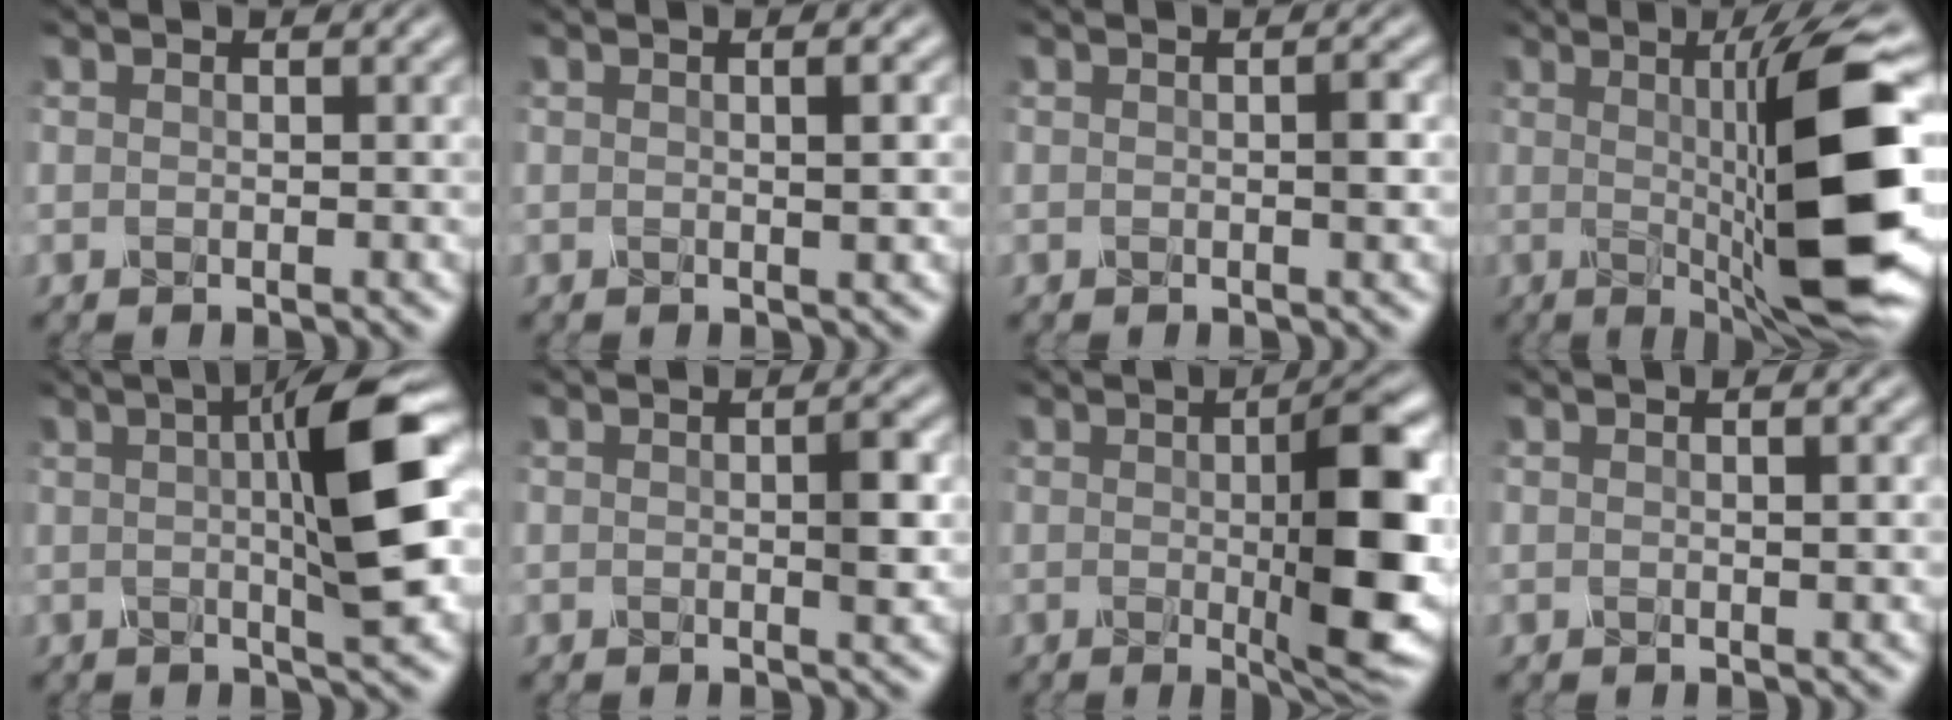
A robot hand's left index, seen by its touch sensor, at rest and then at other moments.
{"total": 1.8, "force": [0.2, 0.4, 1.7], "torque": [-0.023, 0.005, 0.000]}
{"total": 1.1, "force": [0.0, 0.1, 1.1], "torque": [-0.017, 0.002, 0.000]}
{"total": 12.9, "force": [0.1, 2.0, 12.8], "torque": [-0.163, -0.001, 0.006]}
{"total": 9.1, "force": [1.4, 1.4, 8.8], "torque": [-0.118, 0.010, 0.019]}
{"total": 2.1, "force": [0.1, 0.3, 2.0], "torque": [-0.028, 0.000, 0.001]}
{"total": 9.2, "force": [0.0, 1.8, 9.0], "torque": [-0.113, -0.007, 0.004]}
{"total": 0.8, "force": [0.1, 0.1, 0.7], "torque": [-0.011, 0.002, 0.001]}